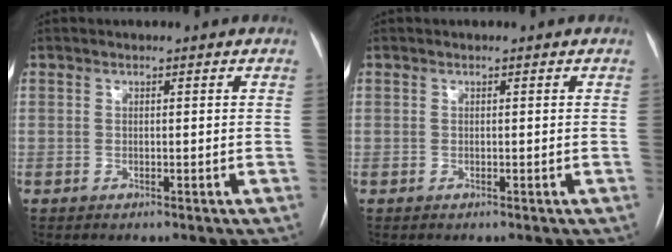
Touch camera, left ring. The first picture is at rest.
{"total": 0.0}